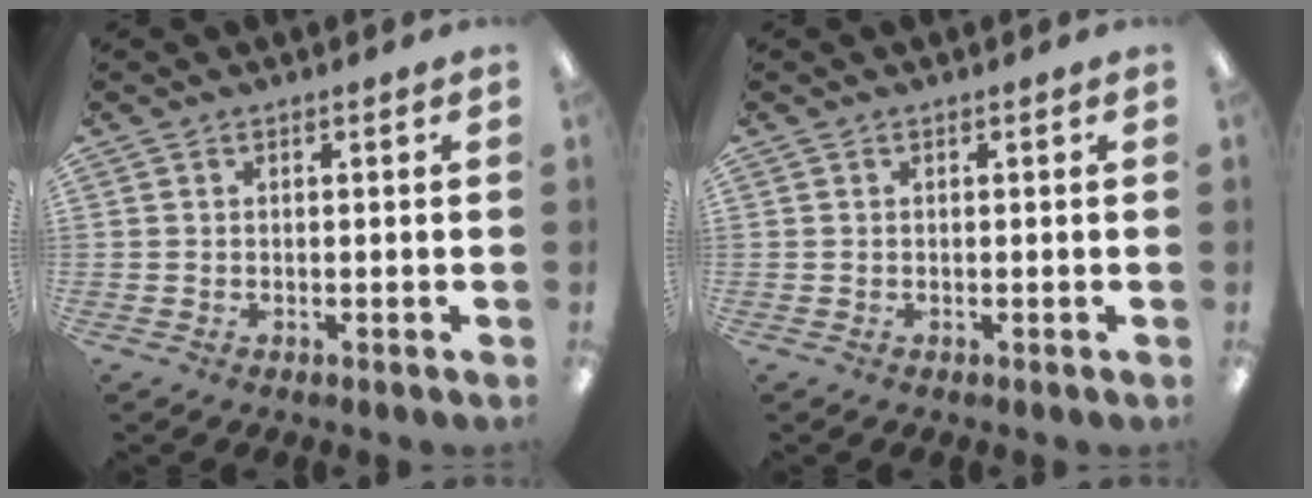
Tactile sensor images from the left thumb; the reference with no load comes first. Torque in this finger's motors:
{"motor_torque": [0.00, 0.00, 0.00, 0.00, 0.00]}